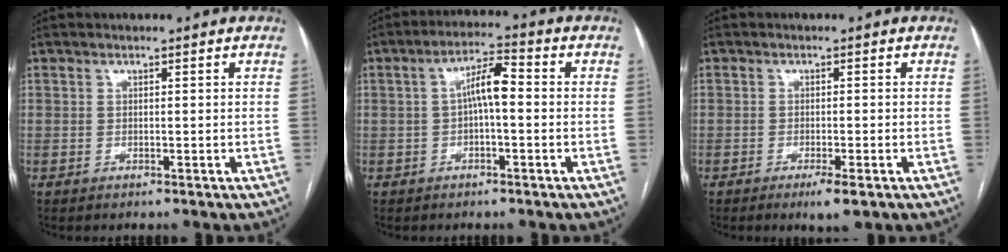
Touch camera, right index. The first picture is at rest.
{"total": 5.7, "force": [0.1, 1.4, 5.5], "torque": [-0.097, 0.022, -0.001]}
{"total": 3.2, "force": [-1.8, 0.7, 2.5], "torque": [-0.036, -0.002, -0.024]}